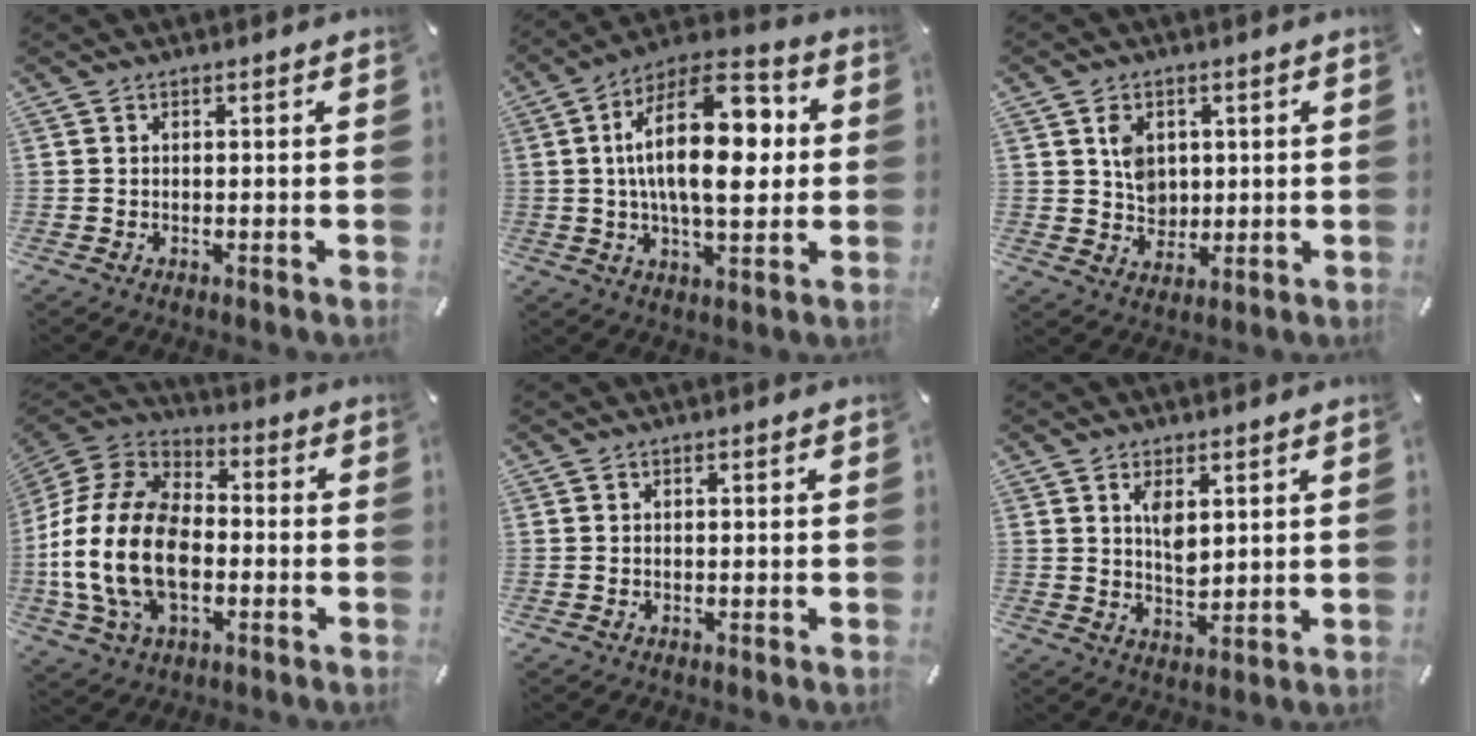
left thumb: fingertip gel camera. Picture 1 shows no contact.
{"total": 21.6, "force": [3.0, 10.7, 18.5], "torque": [-0.318, -0.006, 0.038]}
{"total": 6.4, "force": [1.6, 5.7, 2.5], "torque": [-0.032, 0.001, 0.027]}
{"total": 20.5, "force": [-4.9, 13.7, 14.4], "torque": [-0.309, 0.031, -0.083]}
{"total": 0.0}
{"total": 5.5, "force": [2.6, 2.9, 3.9], "torque": [-0.069, -0.016, 0.039]}